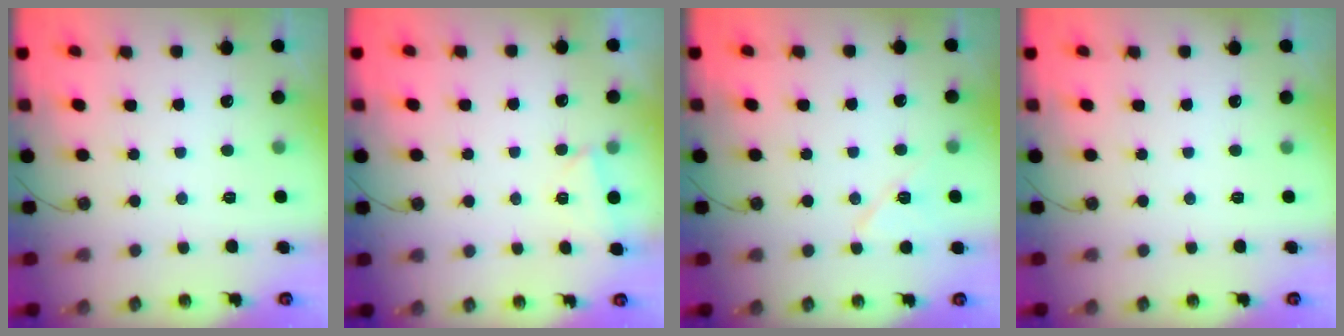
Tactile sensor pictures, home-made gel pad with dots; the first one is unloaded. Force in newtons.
{"total": 2.8, "press": 2.1, "slide": 1.8}
{"total": 7.8, "press": 7.8, "slide": 0.9}
{"total": 0.0}